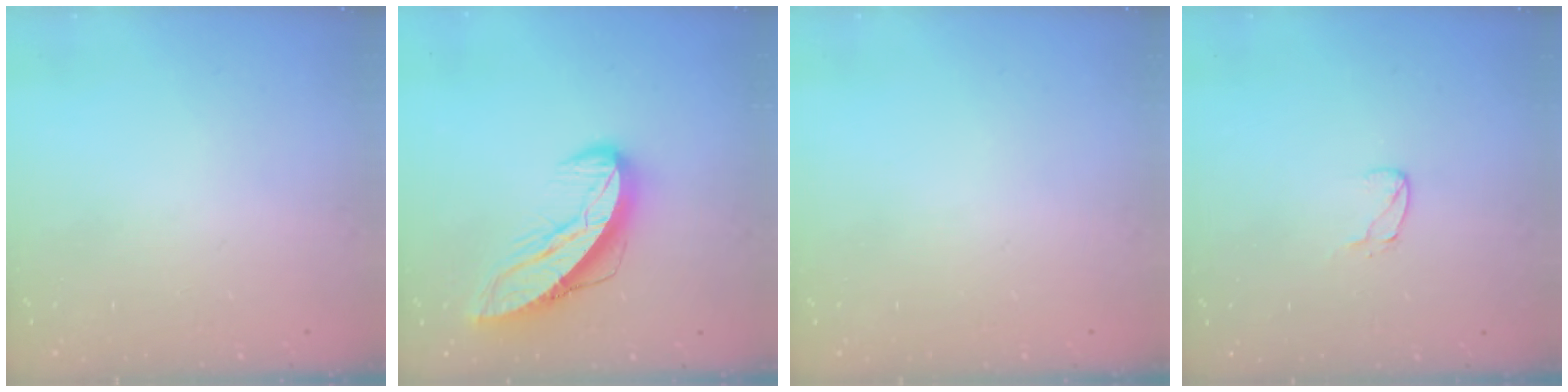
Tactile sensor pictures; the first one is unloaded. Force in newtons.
{"total": 11.0, "press": 11.0, "slide": 1.0}
{"total": 0.0}
{"total": 3.9, "press": 3.9, "slide": 0.3}